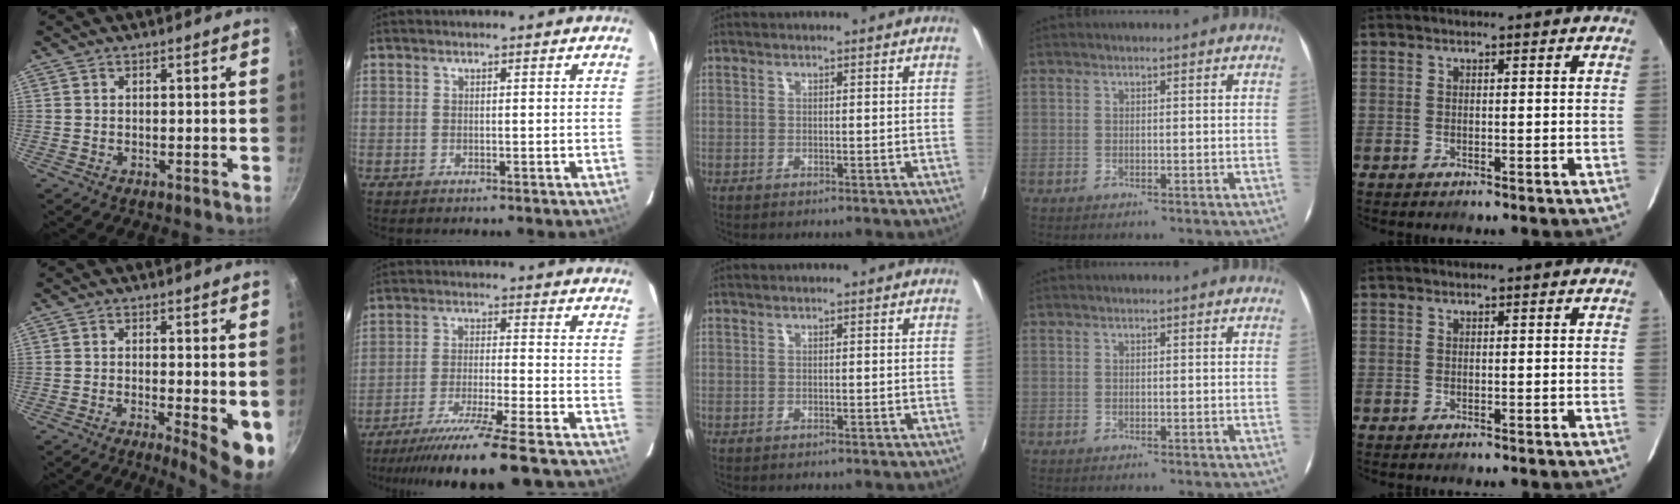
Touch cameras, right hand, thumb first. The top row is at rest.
{"thumb": {"total": 7.9, "force": [-1.4, 1.7, 7.6], "torque": [-0.093, -0.010, -0.013]}, "index": {"total": 19.6, "force": [-17.6, -1.3, 8.4], "torque": [-0.162, -0.044, -0.274]}}